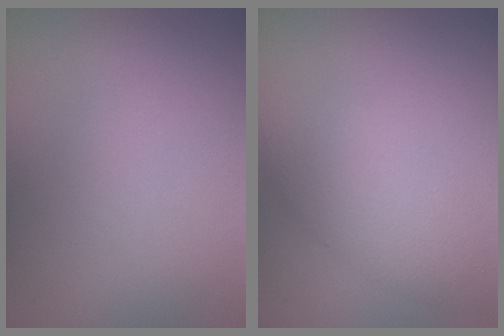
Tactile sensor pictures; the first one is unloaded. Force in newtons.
{"total": 4.5, "press": 4.5, "slide": 0.0}